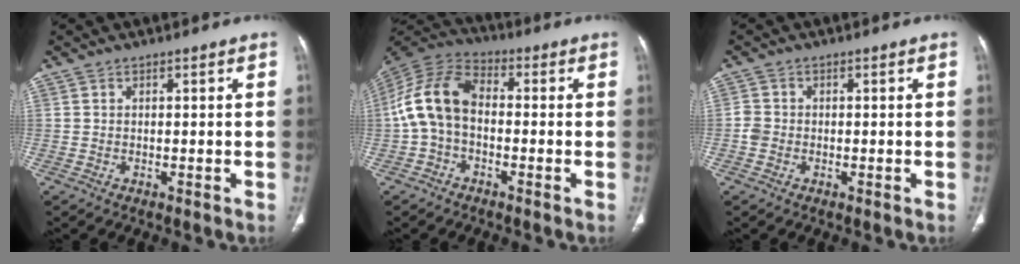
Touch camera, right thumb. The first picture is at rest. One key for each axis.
{"total": 11.8, "fx": -0.9, "fy": 7.7, "fz": 8.8, "tx": -0.174, "ty": 0.036, "tz": -0.029}
{"total": 2.1, "fx": -0.6, "fy": 1.8, "fz": 0.9, "tx": -0.013, "ty": 0.006, "tz": -0.015}